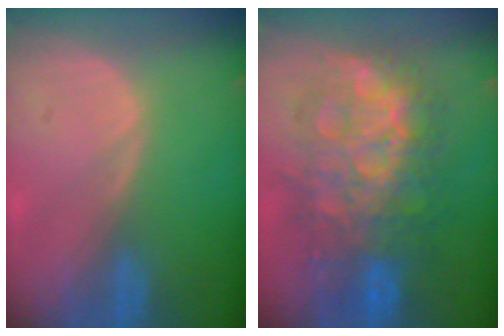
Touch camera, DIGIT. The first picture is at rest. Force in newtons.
{"total": 12.4, "press": 12.4, "slide": 1.2}